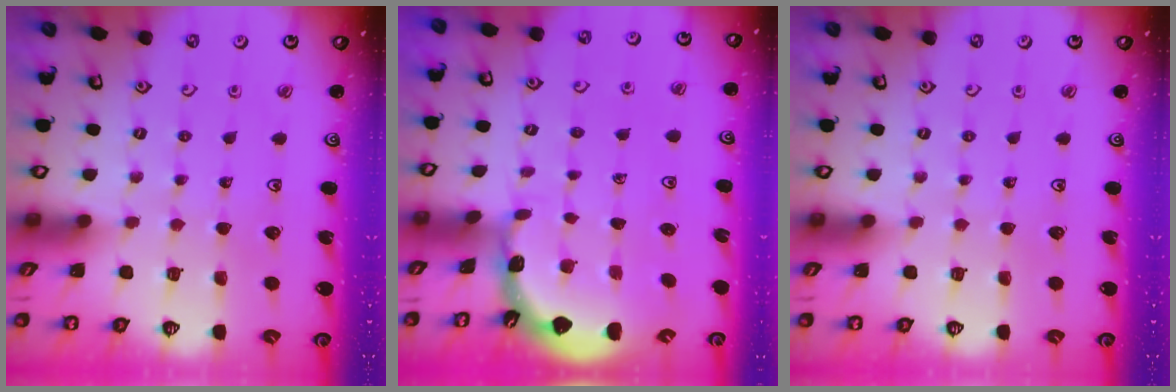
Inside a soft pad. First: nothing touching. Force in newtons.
{"total": 1.7, "press": 1.7, "slide": 0.1}
{"total": 0.0}